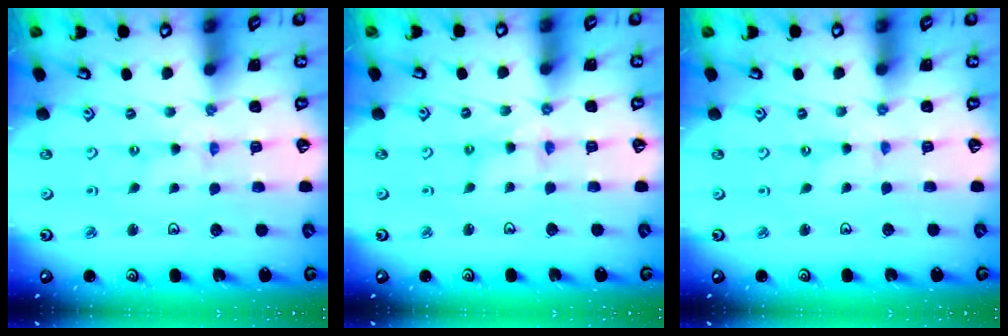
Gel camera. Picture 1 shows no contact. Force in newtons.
{"total": 5.2, "press": 5.2, "slide": 0.4}
{"total": 0.0}